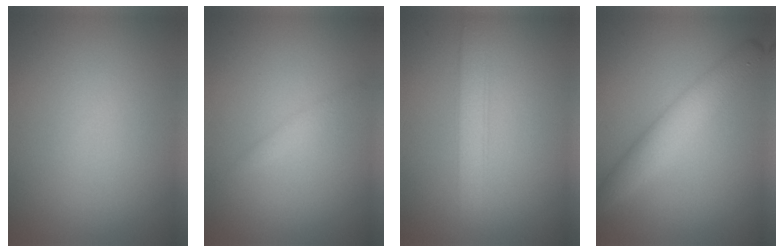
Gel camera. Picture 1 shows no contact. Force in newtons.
{"total": 1.0, "press": 0.9, "slide": 0.2}
{"total": 2.4, "press": 2.3, "slide": 0.2}
{"total": 4.1, "press": 4.1, "slide": 0.1}